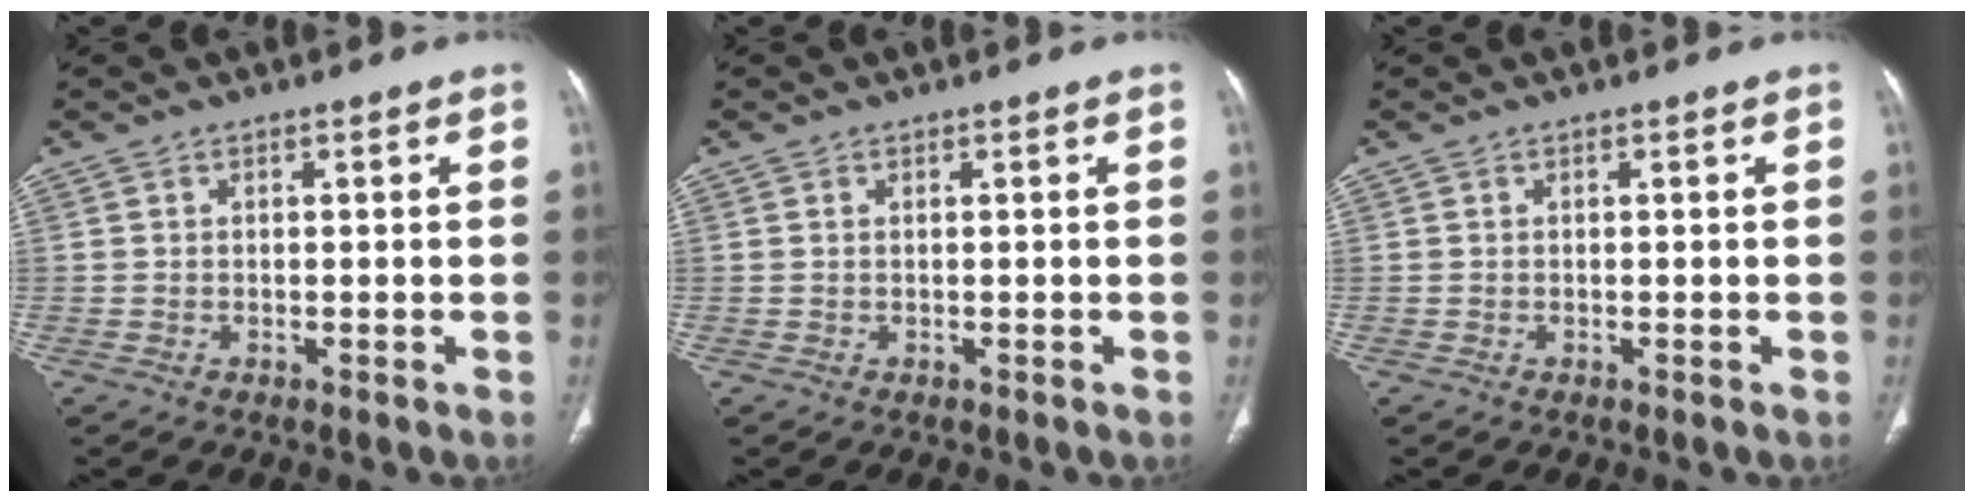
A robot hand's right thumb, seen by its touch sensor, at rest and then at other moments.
{"total": 0.0}
{"total": 0.0}